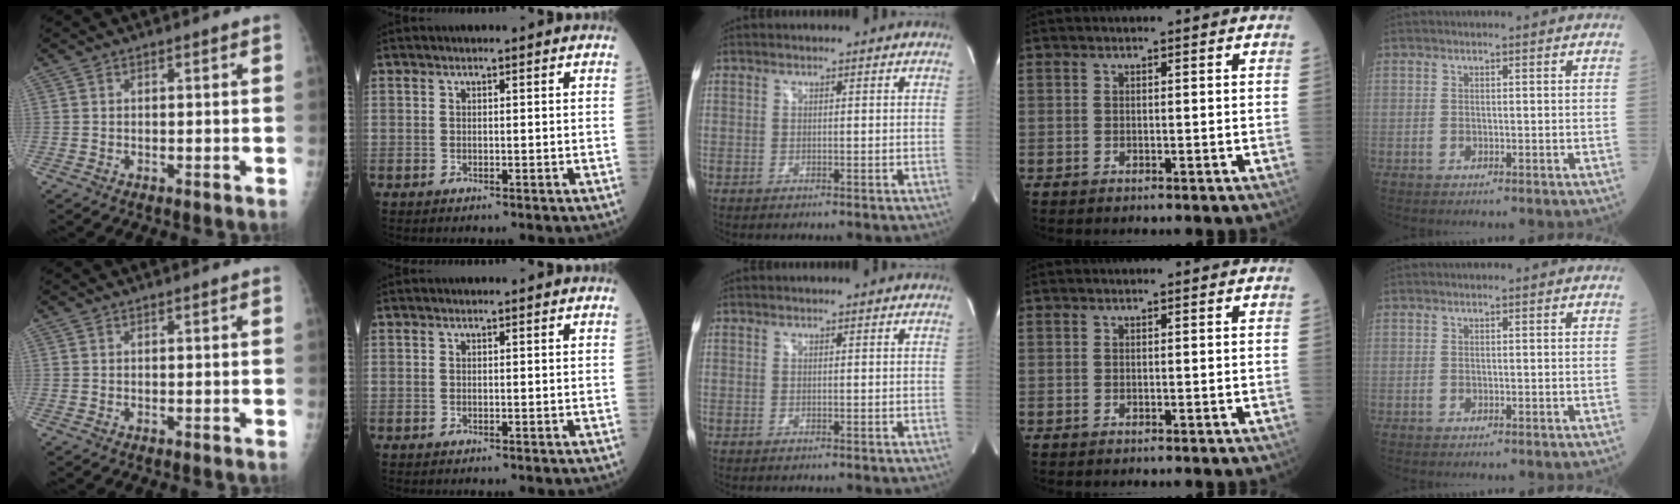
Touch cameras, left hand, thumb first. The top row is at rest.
{}